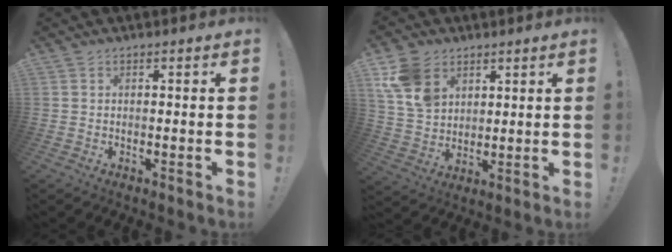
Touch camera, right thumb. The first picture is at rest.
{"total": 12.7, "force": [6.6, 9.1, 6.0], "torque": [-0.113, -0.025, 0.135]}